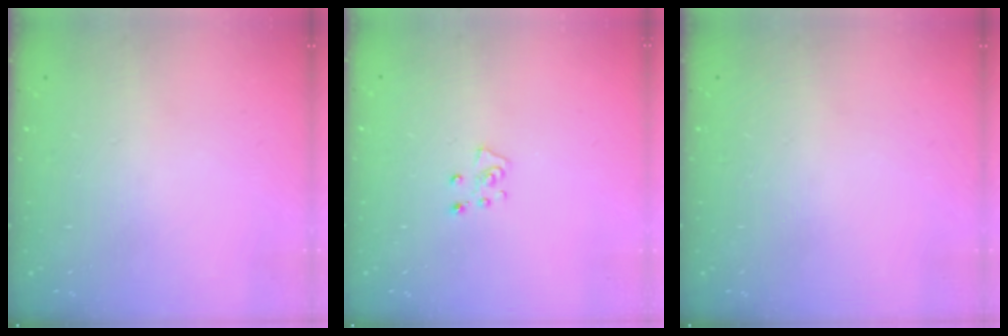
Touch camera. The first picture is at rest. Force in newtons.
{"total": 4.7, "press": 4.7, "slide": 0.5}
{"total": 0.0}